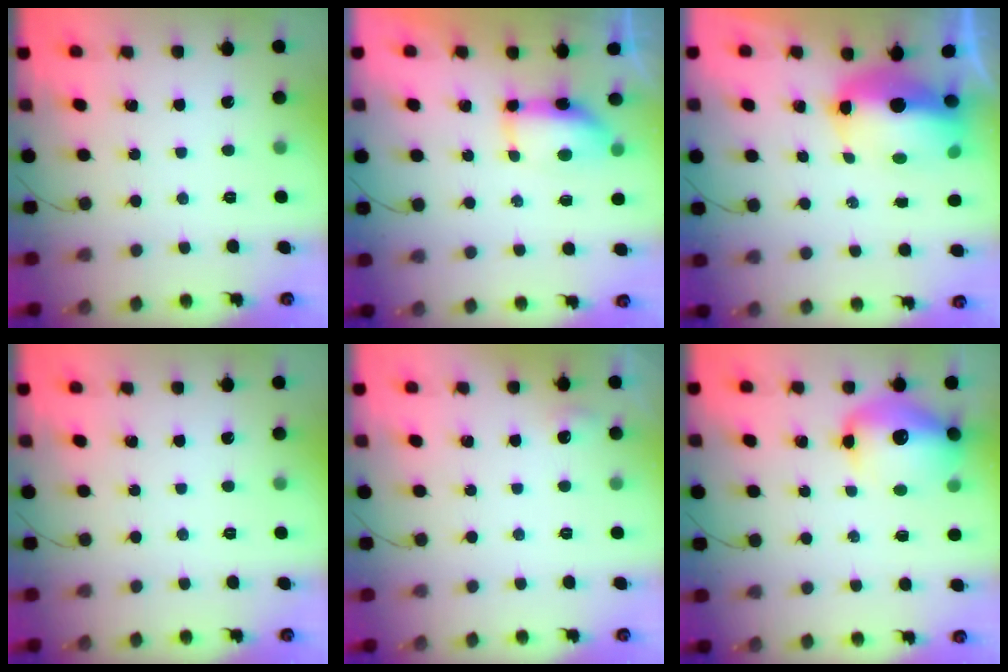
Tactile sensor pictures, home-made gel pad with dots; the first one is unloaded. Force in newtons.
{"total": 9.5, "press": 7.8, "slide": 5.3}
{"total": 10.2, "press": 10.0, "slide": 2.2}
{"total": 0.0}
{"total": 4.0, "press": 3.8, "slide": 1.2}
{"total": 14.0, "press": 13.4, "slide": 3.9}